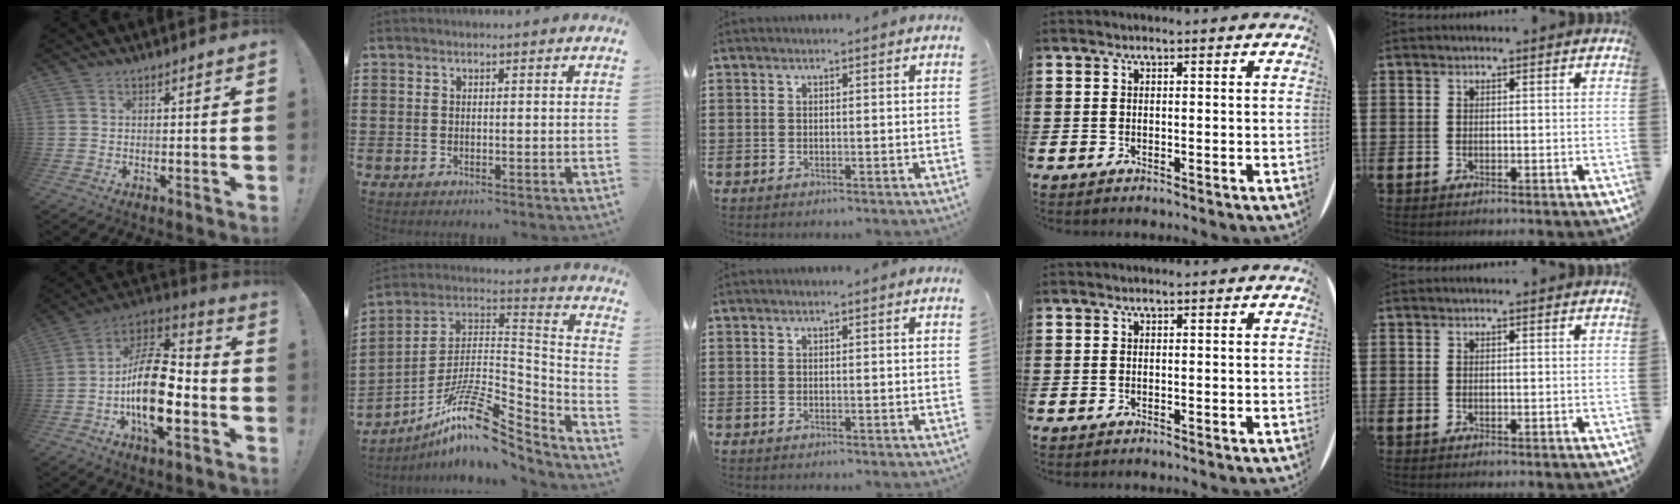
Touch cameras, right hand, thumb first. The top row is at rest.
{"thumb": {"total": 21.3, "force": [-4.9, 10.0, 18.1], "torque": [-0.328, 0.028, -0.076]}, "index": {"total": 14.2, "force": [-8.9, 4.7, 10.0], "torque": [-0.193, 0.018, -0.163]}}